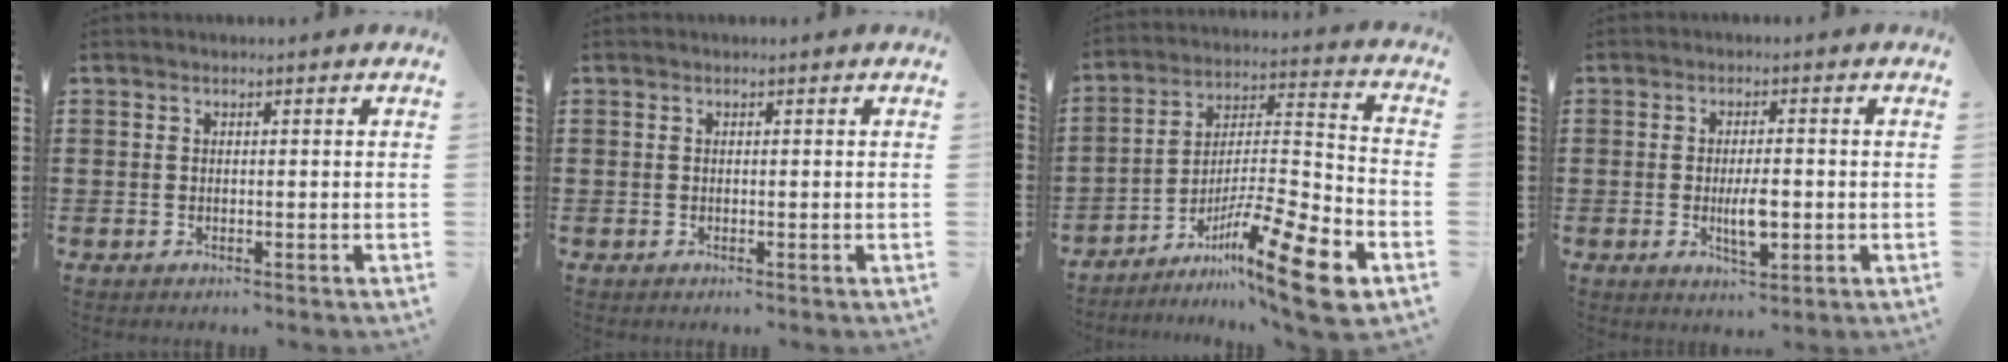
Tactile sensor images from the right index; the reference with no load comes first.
{"total": 0.0}
{"total": 14.8, "force": [-10.3, 1.2, 10.6], "torque": [-0.165, 0.031, -0.183]}
{"total": 4.9, "force": [-0.9, 1.7, 4.5], "torque": [-0.083, 0.001, -0.017]}